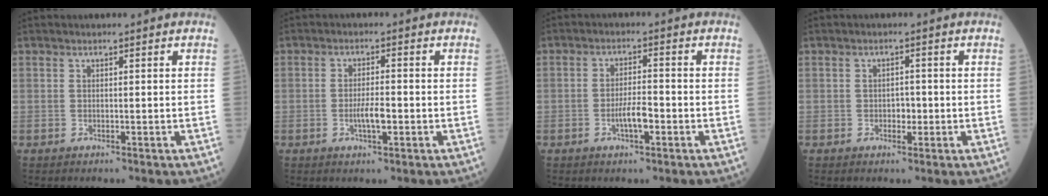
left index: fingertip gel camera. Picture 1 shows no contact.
{"total": 3.5, "force": [-1.2, 0.8, 3.2], "torque": [-0.063, -0.003, -0.021]}
{"total": 4.1, "force": [-1.7, 0.9, 3.6], "torque": [-0.068, -0.001, -0.033]}
{"total": 1.9, "force": [-0.7, 1.2, 1.3], "torque": [-0.016, 0.001, -0.010]}